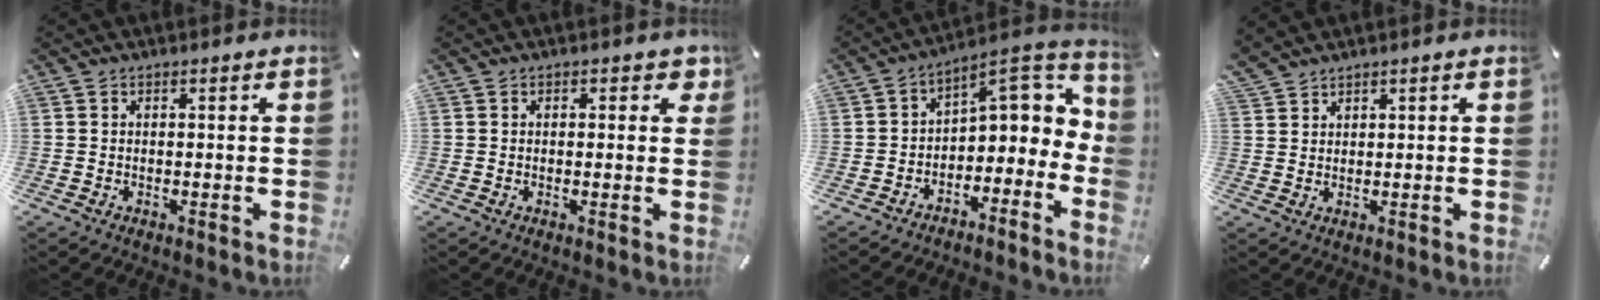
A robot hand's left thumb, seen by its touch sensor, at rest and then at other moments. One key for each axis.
{"total": 1.7, "fx": 0.4, "fy": 0.9, "fz": 1.4, "tx": -0.005, "ty": -0.004, "tz": 0.001}
{"total": 6.7, "fx": 2.0, "fy": 4.8, "fz": 4.2, "tx": -0.040, "ty": -0.031, "tz": 0.032}
{"total": 2.6, "fx": 2.4, "fy": 0.8, "fz": 0.6, "tx": -0.015, "ty": -0.008, "tz": 0.048}